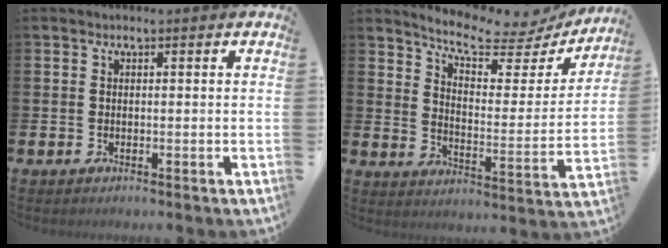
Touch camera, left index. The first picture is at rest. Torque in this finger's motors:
{"motor_torque": [1.02, -1.12, 0.44, 0.03]}